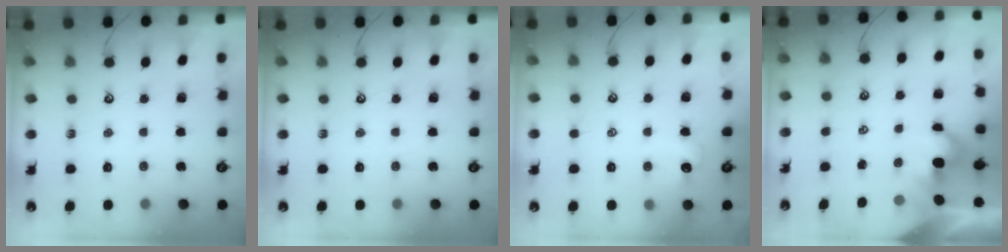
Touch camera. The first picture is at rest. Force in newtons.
{"total": 0.0}
{"total": 0.8, "press": 0.6, "slide": 0.6}
{"total": 0.0}